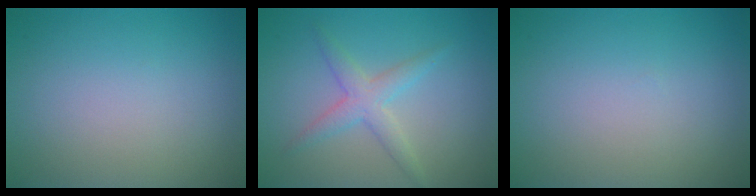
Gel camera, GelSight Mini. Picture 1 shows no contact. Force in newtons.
{"total": 2.6, "press": 2.6, "slide": 0.1}
{"total": 0.0}